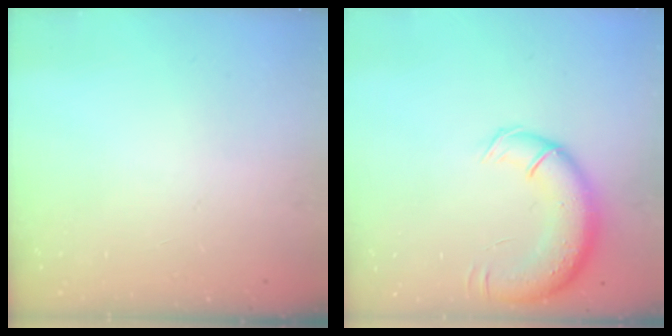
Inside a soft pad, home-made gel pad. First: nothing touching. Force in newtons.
{"total": 13.8, "press": 13.3, "slide": 3.7}